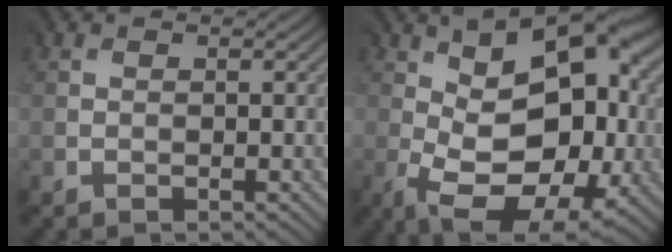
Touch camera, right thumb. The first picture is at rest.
{"total": 17.6, "force": [-0.5, 10.7, 13.9], "torque": [-0.204, -0.023, 0.014]}